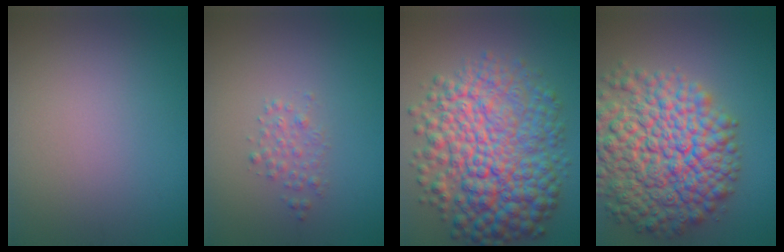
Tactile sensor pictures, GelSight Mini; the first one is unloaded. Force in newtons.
{"total": 1.4, "press": 1.4, "slide": 0.0}
{"total": 11.2, "press": 11.2, "slide": 0.2}
{"total": 12.1, "press": 12.1, "slide": 0.6}